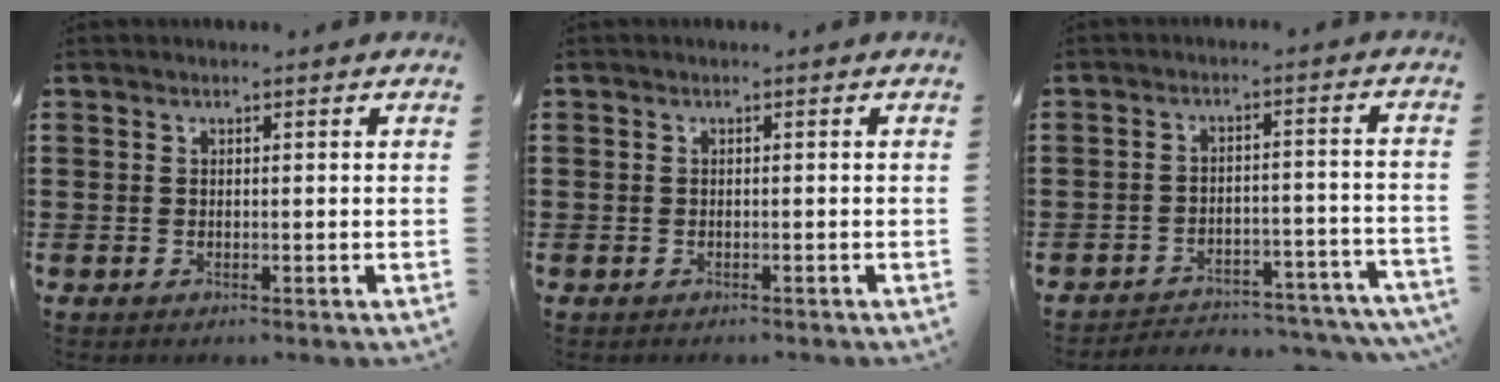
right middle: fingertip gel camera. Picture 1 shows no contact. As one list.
[{"total": 0.7, "force": [-0.5, 0.5, -0.1], "torque": [0.001, 0.003, -0.012]}, {"total": 4.1, "force": [-4.1, 0.5, 0.5], "torque": [-0.012, 0.008, -0.087]}]